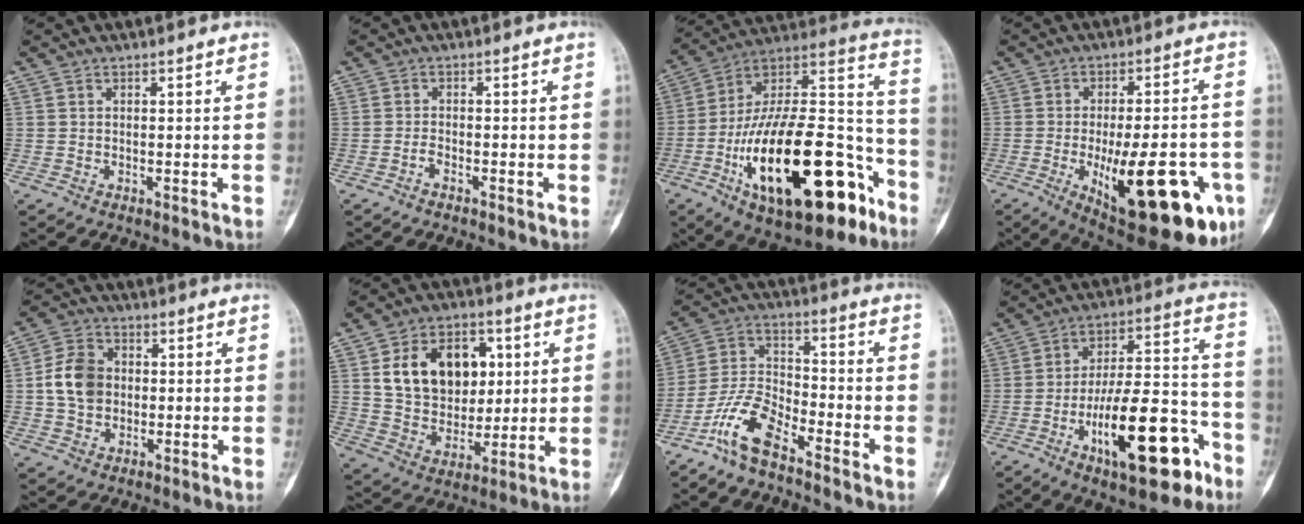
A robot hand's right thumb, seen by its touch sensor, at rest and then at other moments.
{"total": 1.1, "force": [-1.0, 0.4, 0.5], "torque": [-0.015, 0.009, -0.020]}
{"total": 34.2, "force": [-14.5, 14.6, 27.3], "torque": [-0.433, 0.072, -0.225]}
{"total": 24.7, "force": [-8.2, 8.9, 21.5], "torque": [-0.253, 0.001, -0.096]}
{"total": 9.0, "force": [0.2, 7.1, 5.5], "torque": [-0.086, 0.013, -0.002]}
{"total": 17.5, "force": [4.5, 12.5, 11.5], "torque": [-0.141, -0.006, 0.082]}
{"total": 9.9, "force": [-7.1, 3.6, 5.9], "torque": [-0.133, 0.055, -0.148]}
{"total": 21.5, "force": [-9.9, 7.8, 17.4], "torque": [-0.274, 0.063, -0.151]}